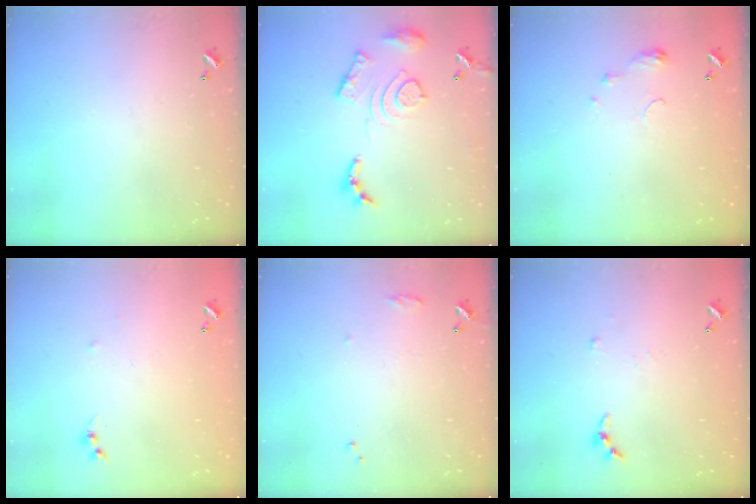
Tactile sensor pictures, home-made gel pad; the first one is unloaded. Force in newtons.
{"total": 13.8, "press": 13.7, "slide": 1.2}
{"total": 5.8, "press": 5.8, "slide": 0.6}
{"total": 5.7, "press": 5.7, "slide": 0.6}
{"total": 6.9, "press": 6.9, "slide": 0.9}
{"total": 3.7, "press": 3.6, "slide": 0.6}